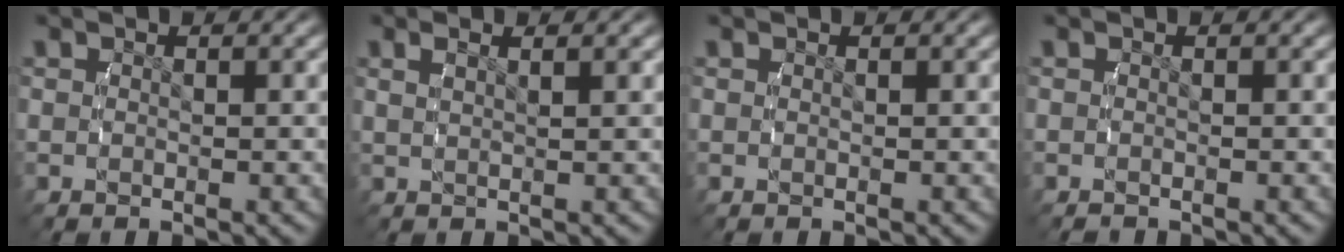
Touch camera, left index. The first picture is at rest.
{"total": 1.5, "force": [1.0, -0.4, 1.1], "torque": [-0.016, 0.003, 0.024]}
{"total": 0.0}
{"total": 0.5, "force": [-0.5, -0.2, -0.1], "torque": [-0.001, -0.005, -0.007]}